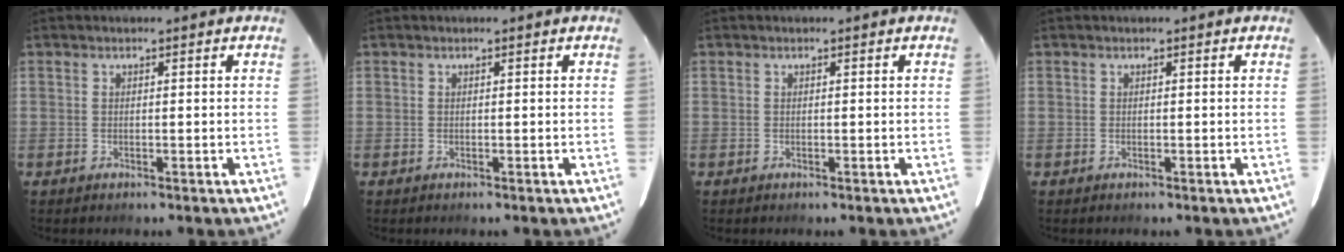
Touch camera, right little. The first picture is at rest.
{"total": 0.0}
{"total": 0.0}
{"total": 0.0}